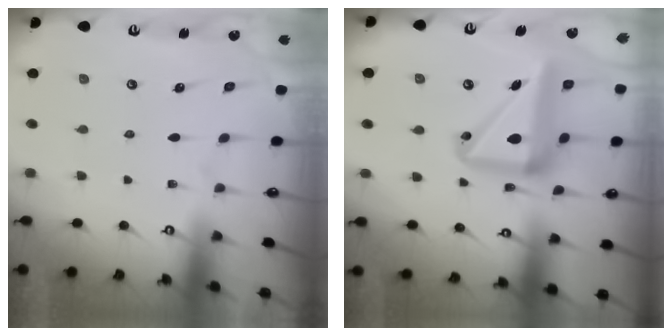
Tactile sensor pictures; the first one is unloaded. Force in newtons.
{"total": 16.4, "press": 16.2, "slide": 2.5}